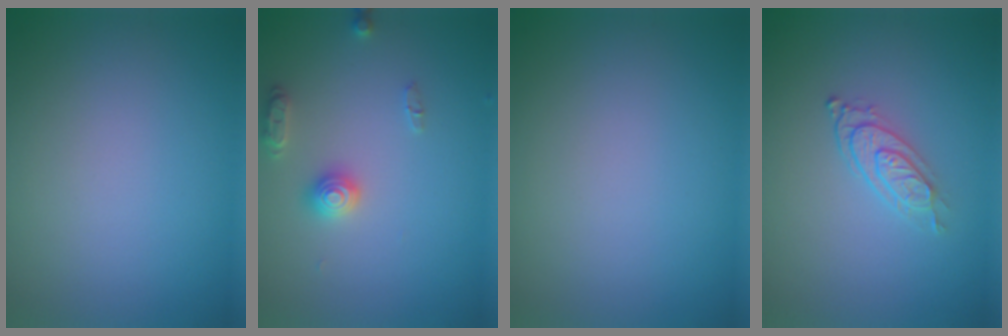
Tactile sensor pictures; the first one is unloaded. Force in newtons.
{"total": 2.5, "press": 2.5, "slide": 0.4}
{"total": 0.0}
{"total": 2.5, "press": 2.0, "slide": 1.5}